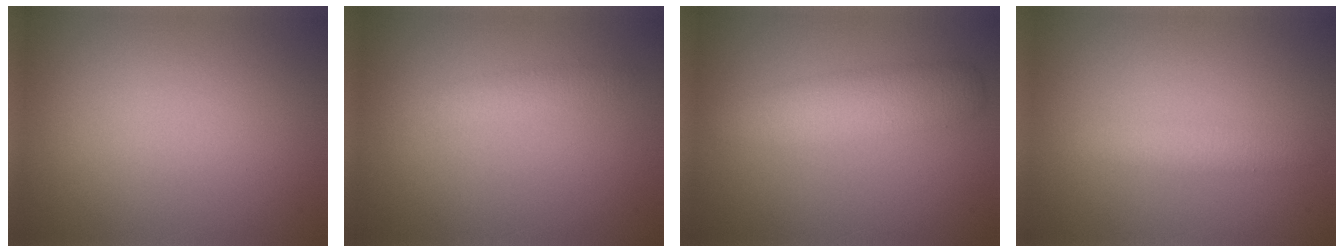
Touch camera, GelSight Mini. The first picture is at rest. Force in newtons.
{"total": 1.4, "press": 1.4, "slide": 0.0}
{"total": 4.1, "press": 4.1, "slide": 0.0}
{"total": 1.6, "press": 1.6, "slide": 0.1}